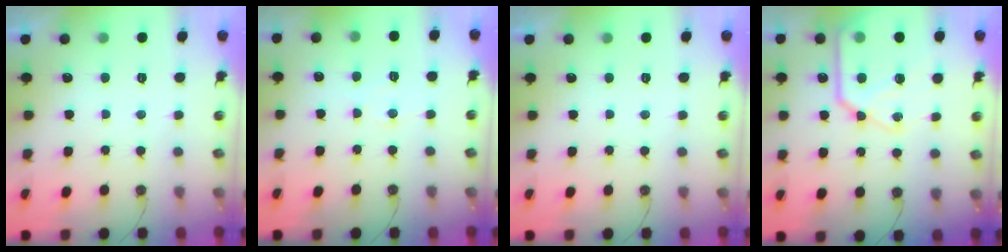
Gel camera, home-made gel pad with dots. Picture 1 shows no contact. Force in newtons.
{"total": 6.5, "press": 6.5, "slide": 0.8}
{"total": 0.0}
{"total": 17.8, "press": 17.7, "slide": 1.8}